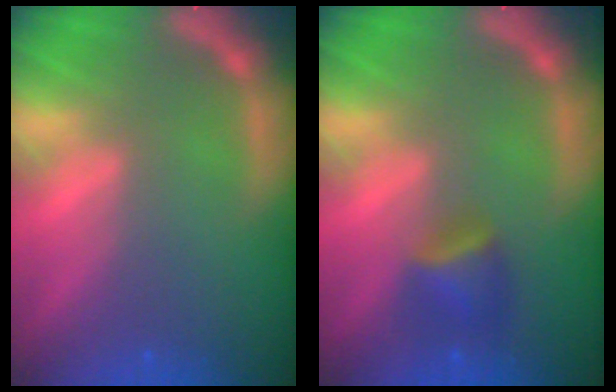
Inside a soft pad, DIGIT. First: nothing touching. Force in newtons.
{"total": 2.9}